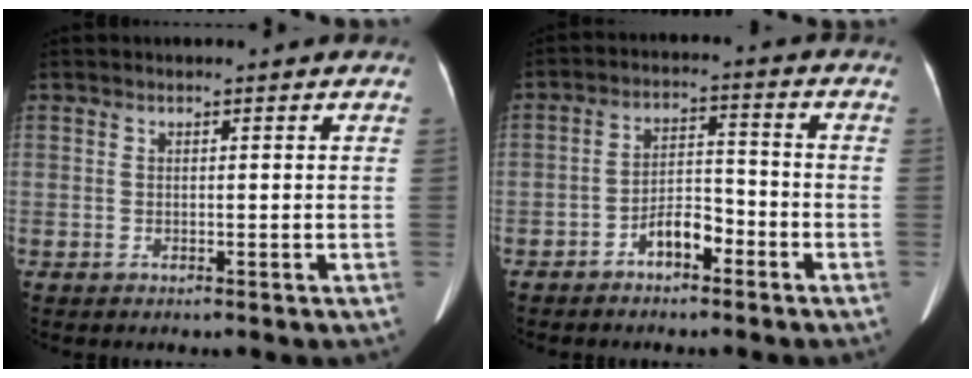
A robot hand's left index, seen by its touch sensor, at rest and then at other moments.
{"total": 5.1, "force": [-3.2, 2.1, 3.3], "torque": [-0.064, 0.017, -0.056]}